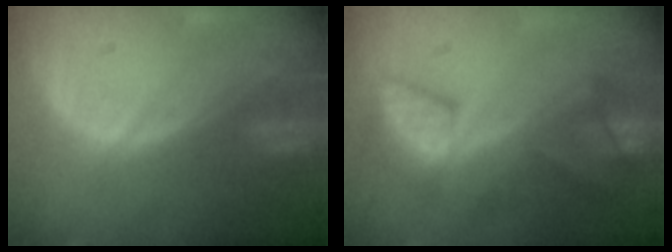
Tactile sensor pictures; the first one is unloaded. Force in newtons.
{"total": 8.0, "press": 7.8, "slide": 1.8}